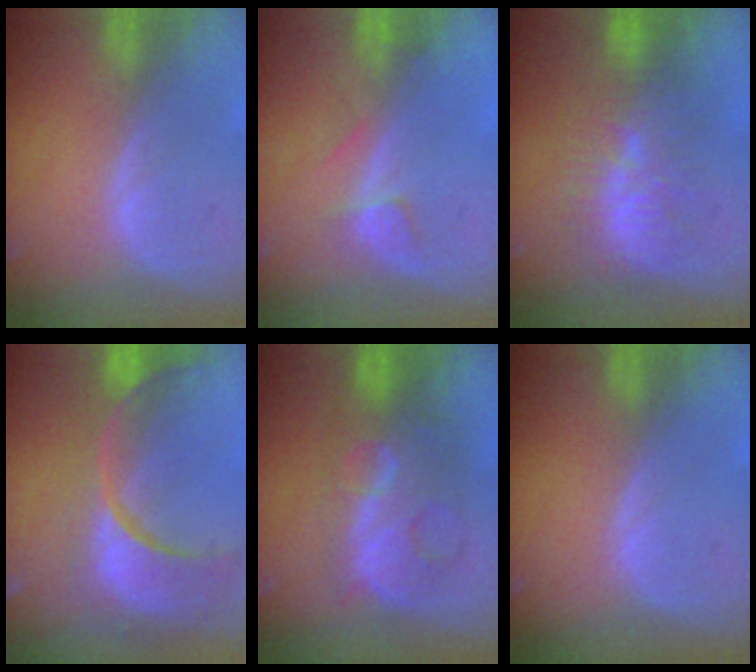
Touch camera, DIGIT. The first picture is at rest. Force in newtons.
{"total": 3.4, "press": 3.0, "slide": 1.5}
{"total": 9.7, "press": 9.0, "slide": 3.6}
{"total": 13.9, "press": 11.0, "slide": 8.5}
{"total": 9.1, "press": 9.0, "slide": 0.3}
{"total": 0.0}